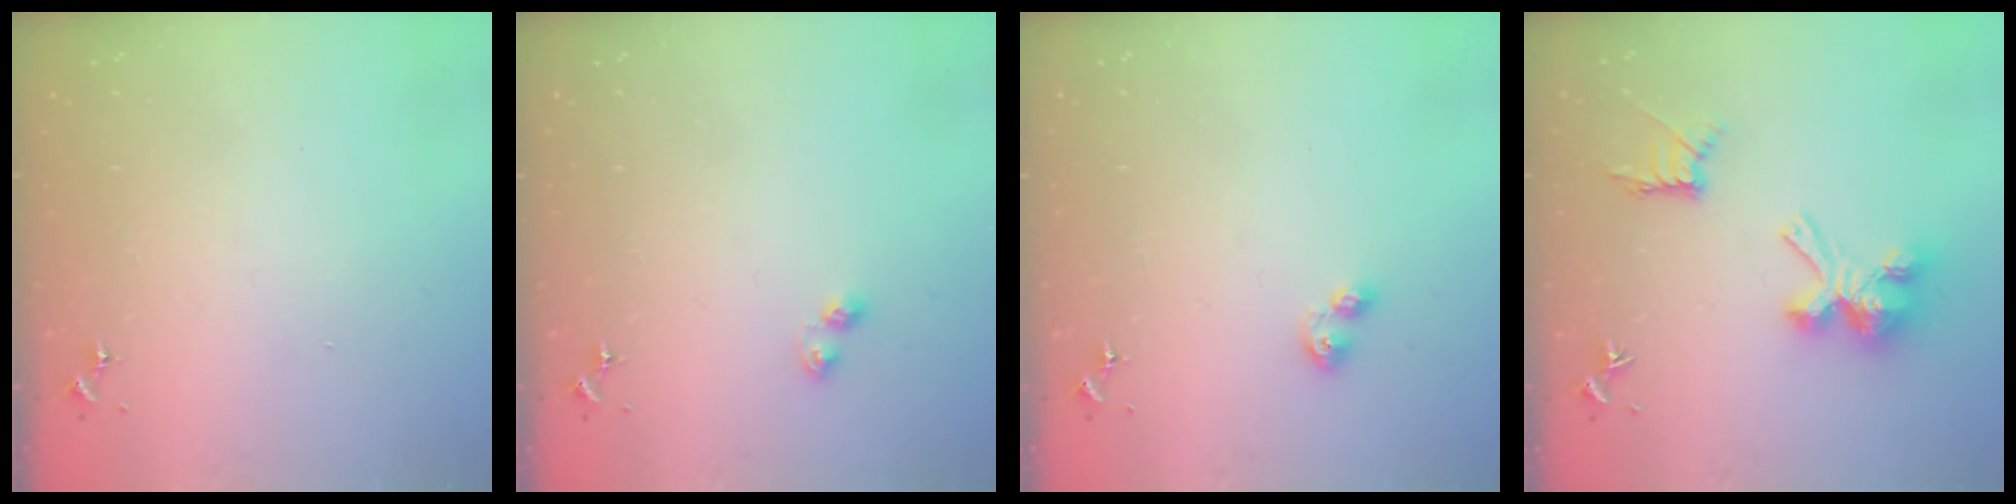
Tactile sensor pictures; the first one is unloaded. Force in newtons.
{"total": 4.6, "press": 4.6, "slide": 0.4}
{"total": 5.9, "press": 5.8, "slide": 1.0}
{"total": 15.2, "press": 15.2, "slide": 0.9}